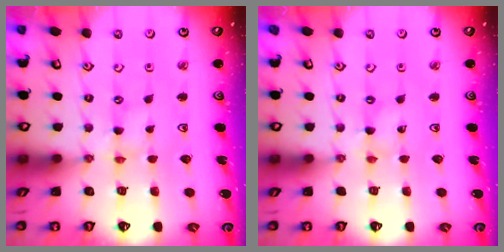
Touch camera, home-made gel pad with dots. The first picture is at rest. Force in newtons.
{"total": 0.0}